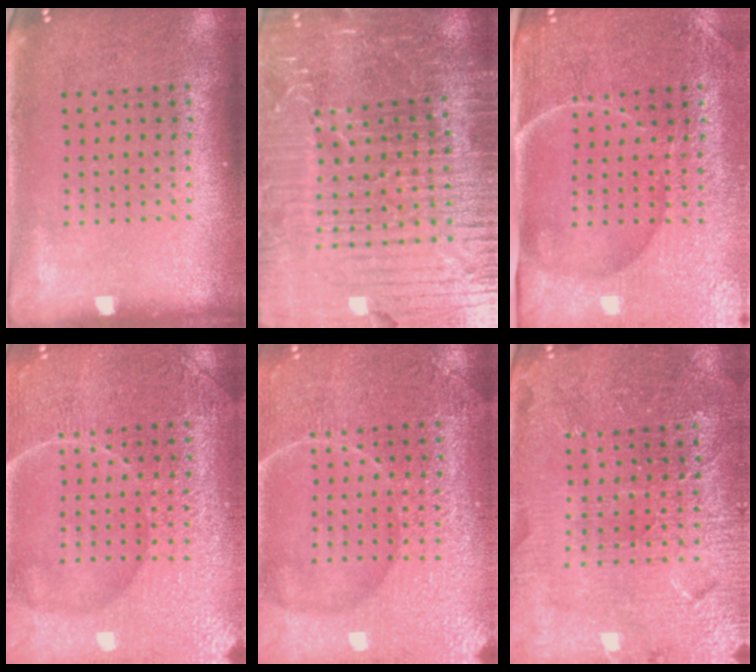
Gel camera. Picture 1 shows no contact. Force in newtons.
{"total": 7.1, "press": 6.2, "slide": 3.5}
{"total": 4.6, "press": 4.1, "slide": 2.2}
{"total": 4.5, "press": 4.5, "slide": 0.5}
{"total": 6.6, "press": 6.5, "slide": 0.9}
{"total": 4.3, "press": 4.1, "slide": 1.3}